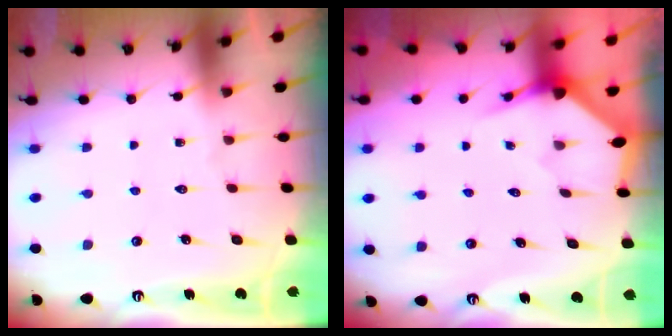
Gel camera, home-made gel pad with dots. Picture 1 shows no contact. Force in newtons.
{"total": 3.2, "press": 3.2, "slide": 0.3}